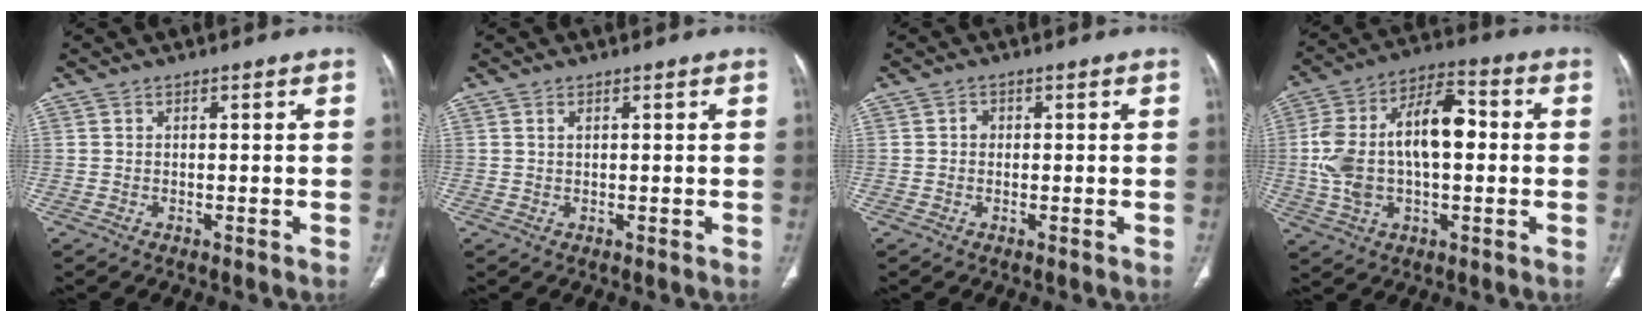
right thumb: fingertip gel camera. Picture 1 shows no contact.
{"total": 0.8, "force": [0.4, 0.4, 0.6], "torque": [-0.013, 0.002, 0.008]}
{"total": 1.2, "force": [0.0, 1.0, 0.5], "torque": [-0.002, 0.004, -0.003]}
{"total": 18.4, "force": [0.6, 9.9, 15.6], "torque": [-0.289, 0.040, 0.007]}